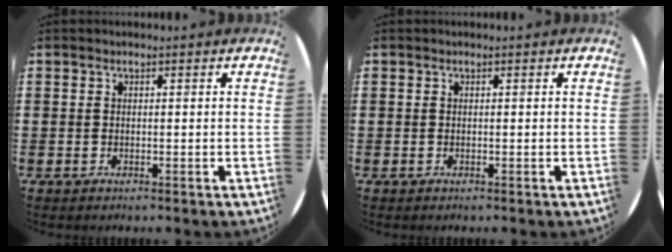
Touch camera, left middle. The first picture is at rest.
{"total": 0.0}